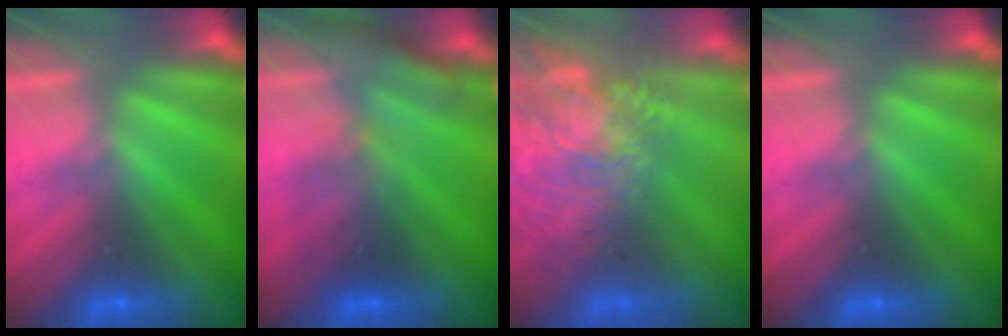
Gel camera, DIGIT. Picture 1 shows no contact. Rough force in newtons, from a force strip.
{"total": 2.7}
{"total": 7.2}
{"total": 0.0}